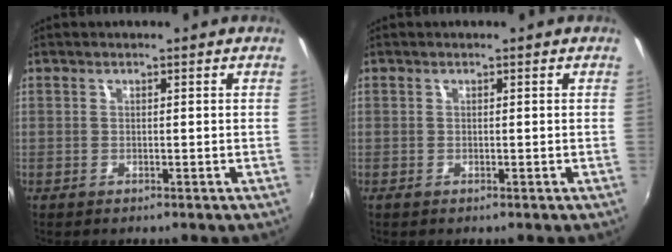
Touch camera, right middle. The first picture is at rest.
{"total": 0.0}